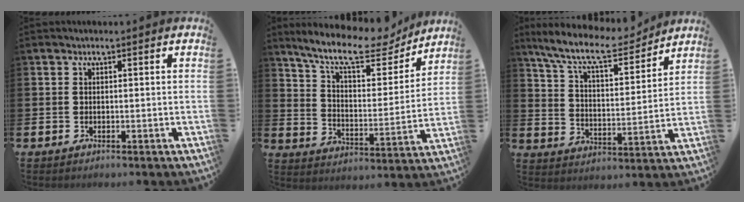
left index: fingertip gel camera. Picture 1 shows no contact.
{"total": 11.1, "force": [9.7, 2.9, 4.5], "torque": [-0.107, -0.065, 0.164]}
{"total": 10.4, "force": [9.3, 2.1, 4.1], "torque": [-0.114, -0.057, 0.160]}